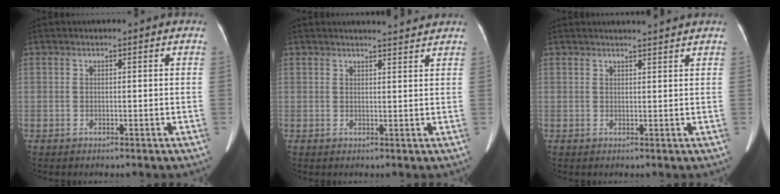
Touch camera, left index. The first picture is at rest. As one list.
[{"total": 3.9, "force": [3.8, 0.0, 0.8], "torque": [-0.016, 0.004, 0.044]}, {"total": 3.8, "force": [3.6, -0.3, 1.2], "torque": [-0.017, 0.009, 0.042]}]